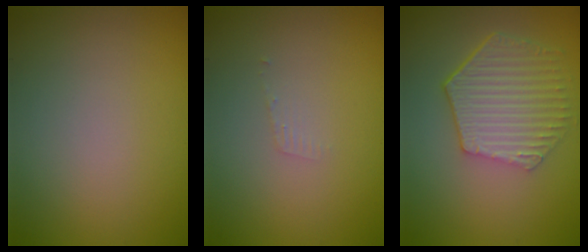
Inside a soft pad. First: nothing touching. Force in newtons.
{"total": 0.7, "press": 0.7, "slide": 0.1}
{"total": 5.4, "press": 4.1, "slide": 3.6}